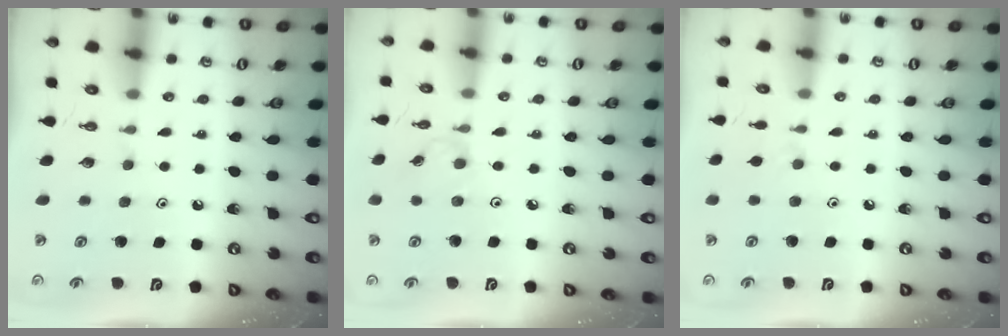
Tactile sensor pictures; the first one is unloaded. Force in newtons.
{"total": 1.9, "press": 1.9, "slide": 0.4}
{"total": 2.2, "press": 2.1, "slide": 0.4}